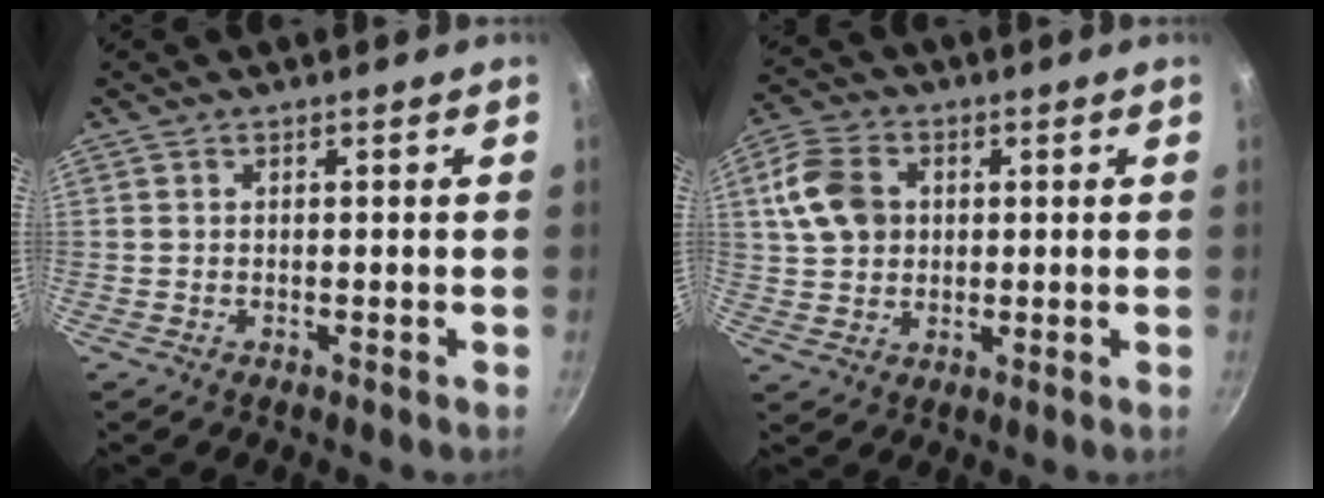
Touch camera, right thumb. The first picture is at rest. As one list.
[{"total": 7.2, "force": [1.9, 5.7, 4.0], "torque": [-0.061, 0.002, 0.035]}]